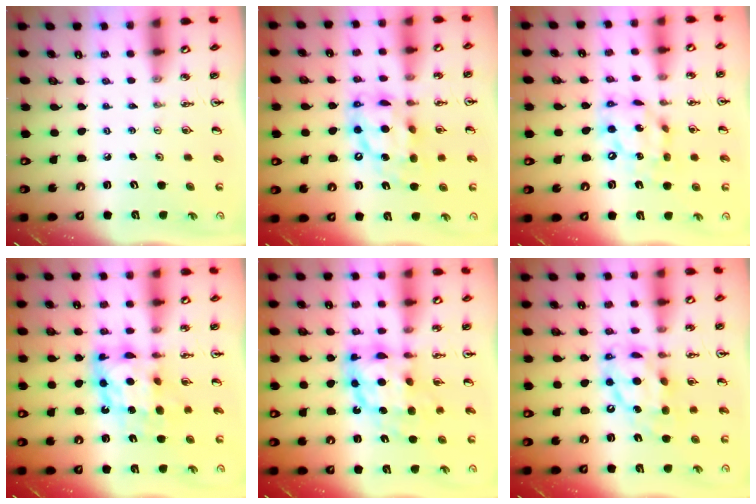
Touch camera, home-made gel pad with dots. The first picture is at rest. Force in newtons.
{"total": 13.6, "press": 13.6, "slide": 1.3}
{"total": 14.2, "press": 14.1, "slide": 1.4}
{"total": 11.8, "press": 11.7, "slide": 1.0}
{"total": 13.5, "press": 13.4, "slide": 1.2}
{"total": 13.2, "press": 13.1, "slide": 1.4}